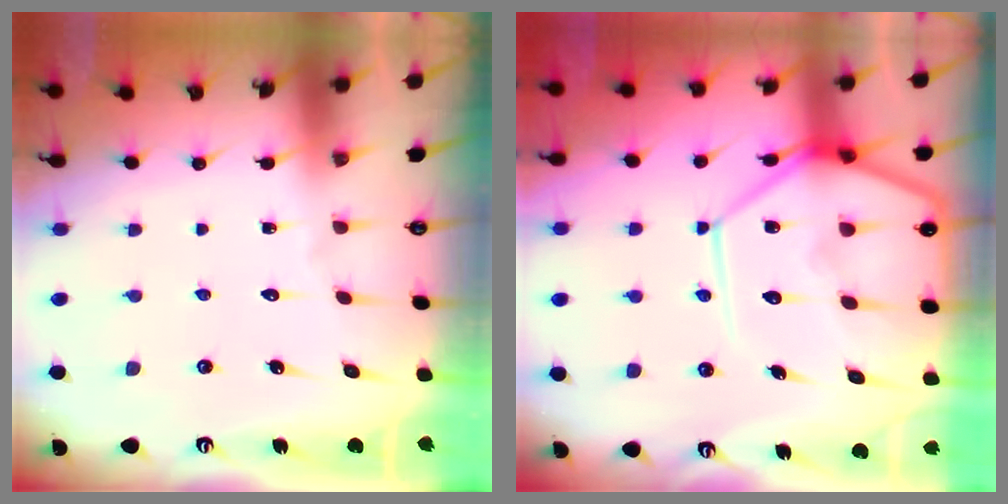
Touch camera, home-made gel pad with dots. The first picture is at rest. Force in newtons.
{"total": 19.1, "press": 19.0, "slide": 2.0}